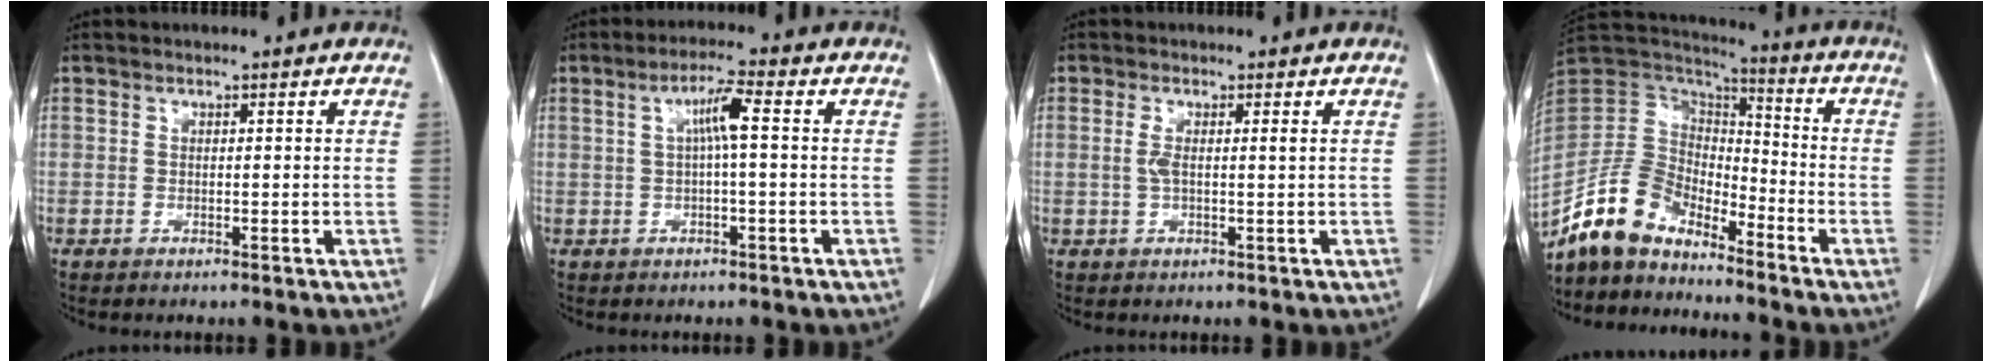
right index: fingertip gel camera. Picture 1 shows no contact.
{"total": 4.3, "force": [0.6, 0.2, 4.2], "torque": [-0.078, 0.013, 0.011]}
{"total": 2.1, "force": [0.3, 0.1, 2.1], "torque": [-0.048, 0.006, 0.006]}
{"total": 12.4, "force": [-10.6, 5.0, 4.0], "torque": [-0.089, 0.027, -0.210]}